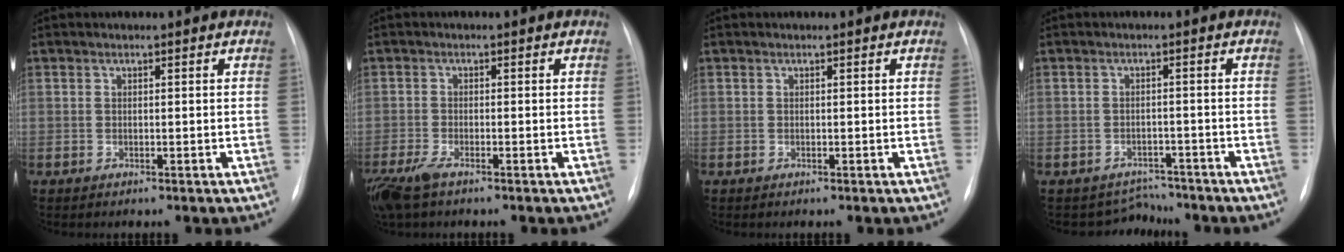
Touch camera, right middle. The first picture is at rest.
{"total": 5.6, "force": [-3.9, 1.6, 3.7], "torque": [-0.084, -0.016, -0.073]}
{"total": 0.0}
{"total": 3.6, "force": [-3.3, 1.1, -1.2], "torque": [0.013, 0.019, -0.044]}